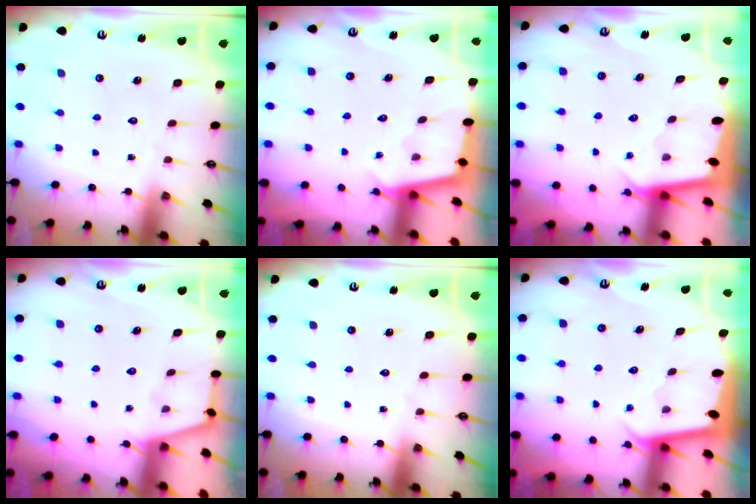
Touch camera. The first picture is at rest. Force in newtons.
{"total": 2.3, "press": 2.3, "slide": 0.2}
{"total": 1.9, "press": 1.9, "slide": 0.1}
{"total": 2.1, "press": 2.1, "slide": 0.3}
{"total": 0.0}
{"total": 1.9, "press": 1.9, "slide": 0.1}